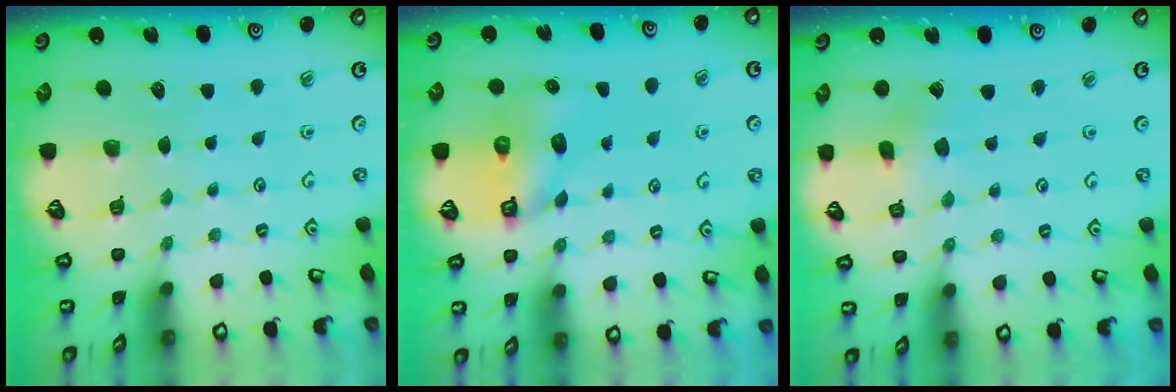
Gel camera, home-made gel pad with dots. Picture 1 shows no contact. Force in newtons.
{"total": 7.1, "press": 7.0, "slide": 0.9}
{"total": 2.4, "press": 2.4, "slide": 0.3}